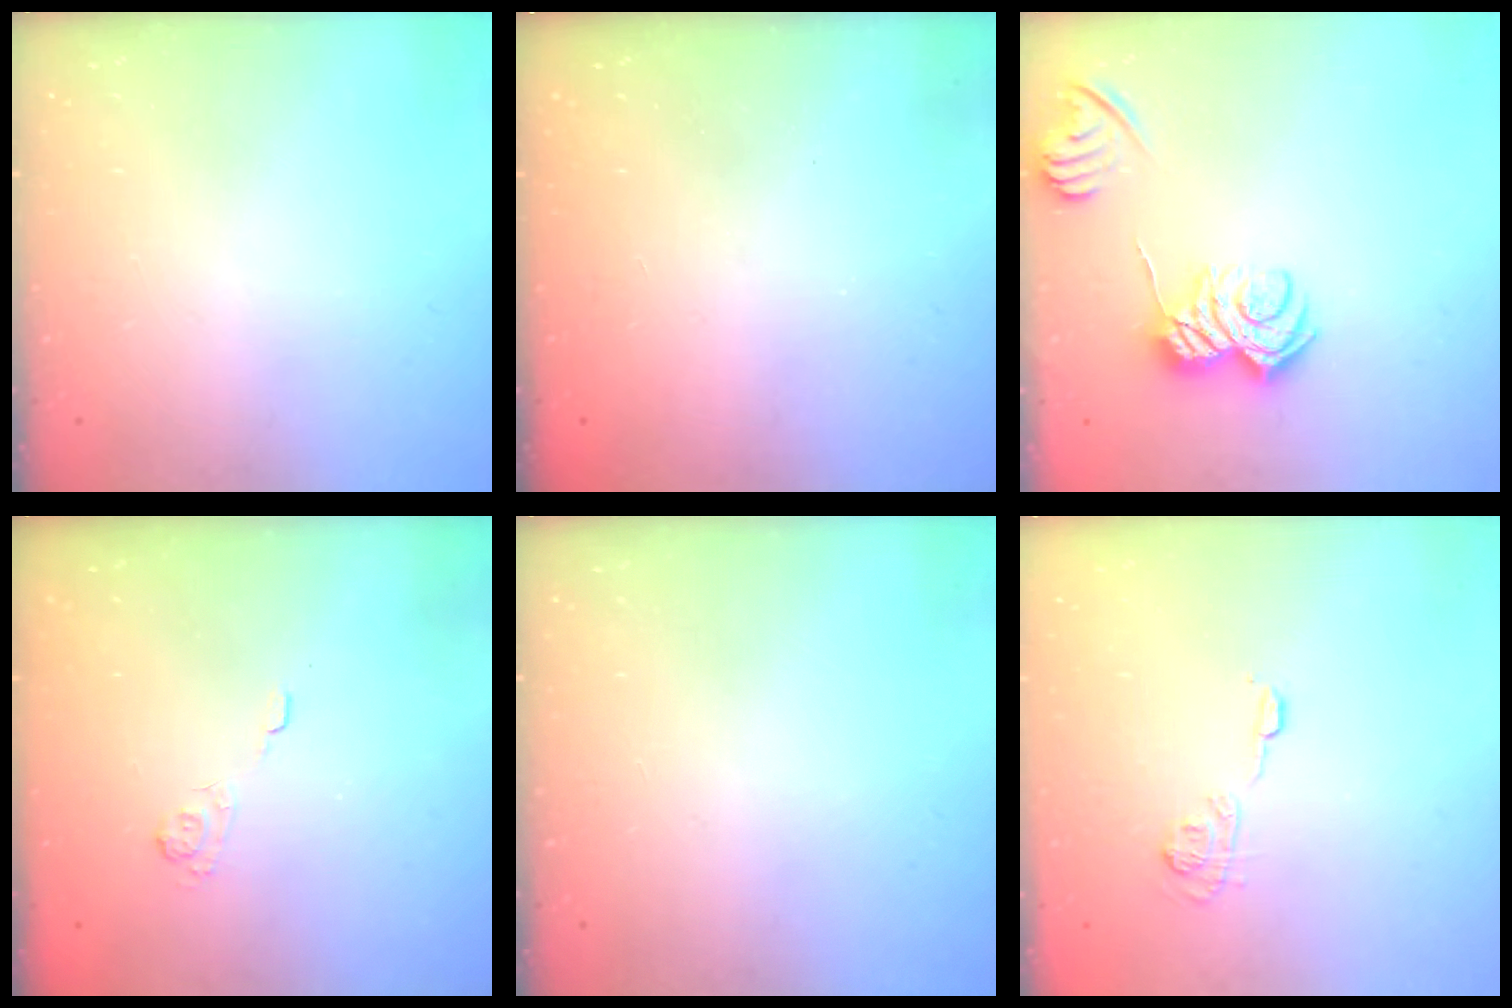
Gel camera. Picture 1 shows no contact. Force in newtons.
{"total": 2.3, "press": 2.1, "slide": 0.8}
{"total": 8.0, "press": 8.0, "slide": 0.7}
{"total": 2.2, "press": 1.7, "slide": 1.4}
{"total": 0.0}
{"total": 7.8, "press": 7.8, "slide": 0.6}